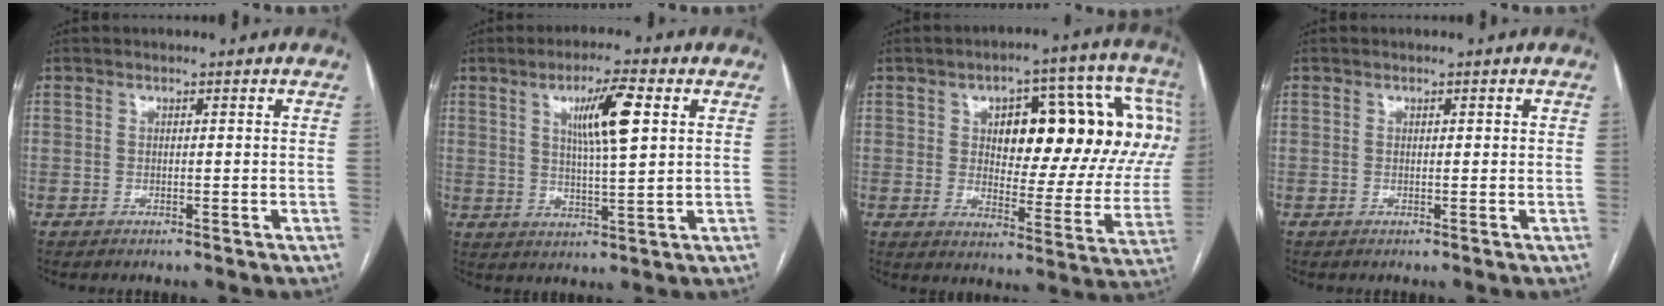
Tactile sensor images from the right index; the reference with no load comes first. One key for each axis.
{"total": 8.5, "fx": 2.9, "fy": 0.7, "fz": 7.9, "tx": -0.139, "ty": 0.003, "tz": 0.050}
{"total": 22.9, "fx": 6.4, "fy": 8.8, "fz": 20.2, "tx": -0.235, "ty": 0.045, "tz": 0.096}
{"total": 0.6, "fx": 0.3, "fy": 0.2, "fz": 0.5, "tx": -0.007, "ty": 0.001, "tz": 0.003}